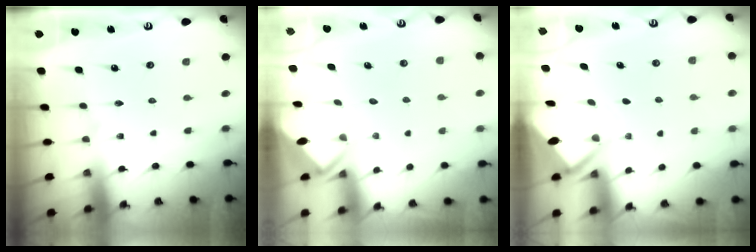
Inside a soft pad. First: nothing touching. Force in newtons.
{"total": 3.4, "press": 3.4, "slide": 0.2}
{"total": 2.8, "press": 2.8, "slide": 0.3}